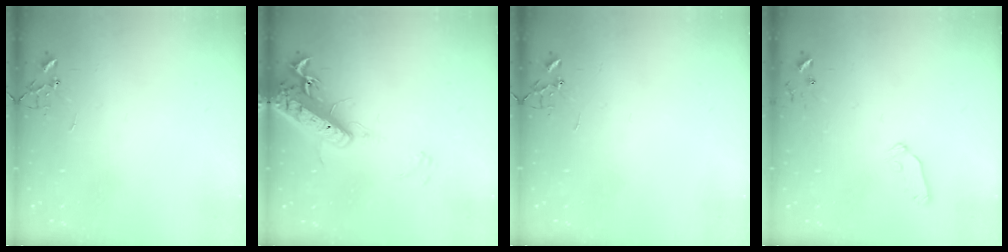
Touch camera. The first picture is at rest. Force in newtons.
{"total": 19.0, "press": 18.7, "slide": 3.7}
{"total": 0.0}
{"total": 6.8, "press": 6.7, "slide": 0.8}